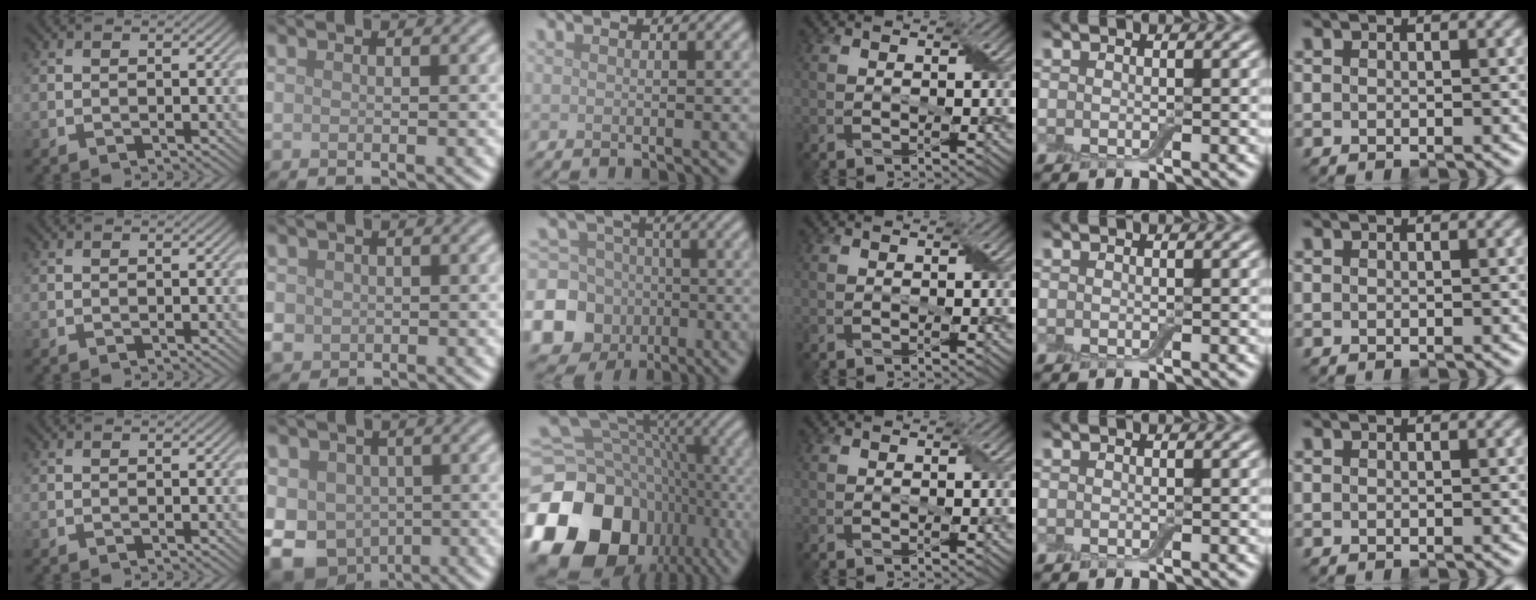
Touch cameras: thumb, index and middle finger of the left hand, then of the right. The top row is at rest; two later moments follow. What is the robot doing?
{"motion": "fold", "object": "aluminum foil"}